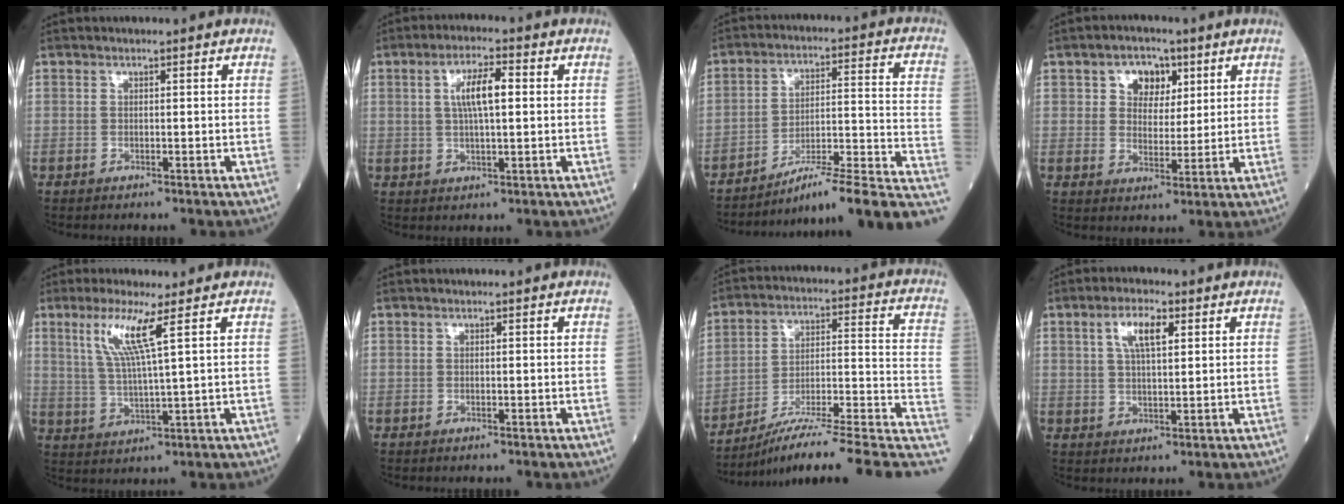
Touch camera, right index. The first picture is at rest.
{"total": 6.1, "force": [1.2, 1.2, 5.9], "torque": [-0.110, 0.012, 0.024]}
{"total": 17.8, "force": [-13.7, 0.2, 11.3], "torque": [-0.107, 0.037, -0.203]}
{"total": 5.8, "force": [2.7, 4.1, 3.1], "torque": [-0.046, 0.015, 0.045]}
{"total": 7.2, "force": [3.4, -0.7, 6.3], "torque": [-0.130, -0.003, 0.071]}
{"total": 0.0}
{"total": 19.1, "force": [-12.9, 0.7, 14.0], "torque": [-0.150, 0.045, -0.202]}
{"total": 5.6, "force": [2.4, 1.7, 4.9], "torque": [-0.096, 0.010, 0.045]}